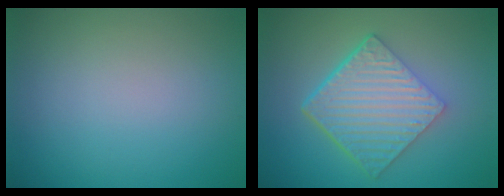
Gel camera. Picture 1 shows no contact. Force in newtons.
{"total": 6.7, "press": 4.7, "slide": 4.8}